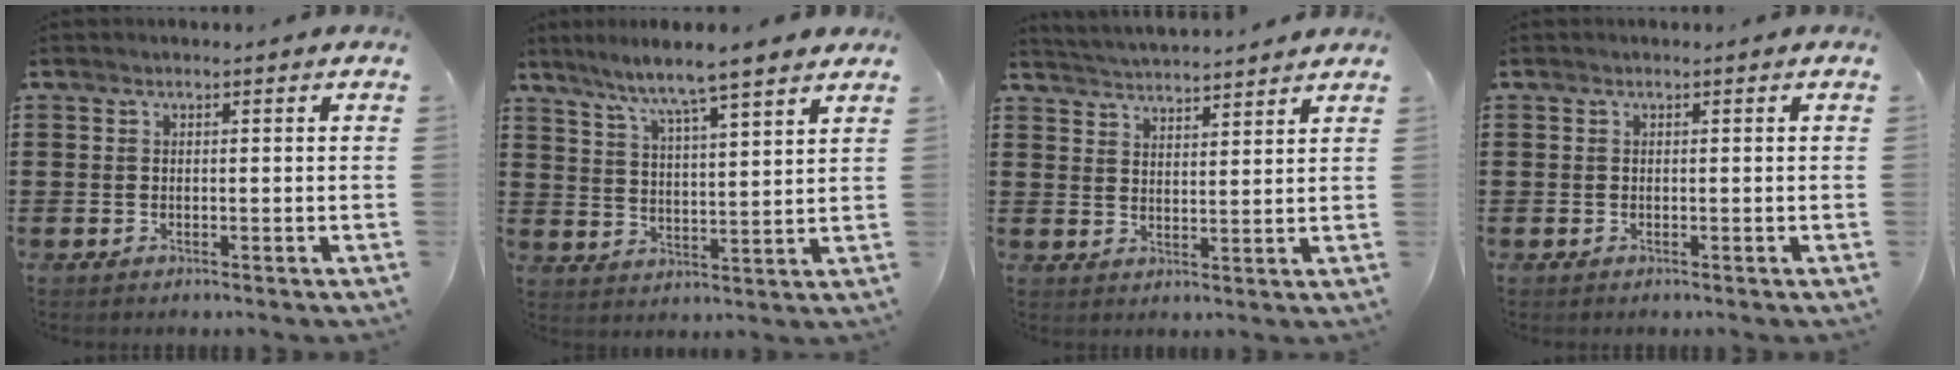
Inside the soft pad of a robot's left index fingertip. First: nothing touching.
{"total": 6.0, "force": [5.4, -0.5, 2.6], "torque": [-0.076, -0.035, 0.087]}
{"total": 3.5, "force": [3.4, -0.5, -0.1], "torque": [-0.010, -0.019, 0.059]}
{"total": 0.0}